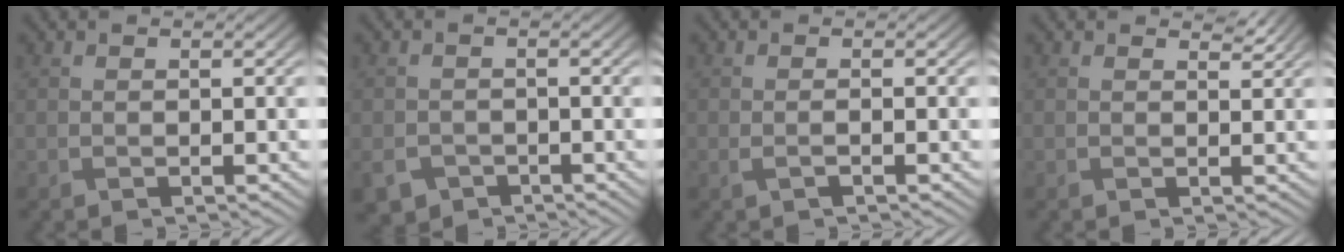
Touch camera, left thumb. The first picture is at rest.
{"total": 3.6, "force": [-2.2, 2.6, 1.2], "torque": [-0.029, -0.012, -0.043]}
{"total": 1.0, "force": [-0.3, 0.2, 0.9], "torque": [-0.020, -0.003, -0.004]}
{"total": 1.0, "force": [0.9, 0.3, 0.3], "torque": [-0.007, -0.005, 0.016]}